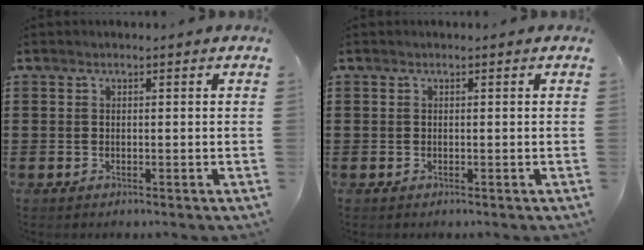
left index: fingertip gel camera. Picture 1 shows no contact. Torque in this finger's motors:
{"motor_torque": [0.00, 0.00, 0.00, 0.01]}